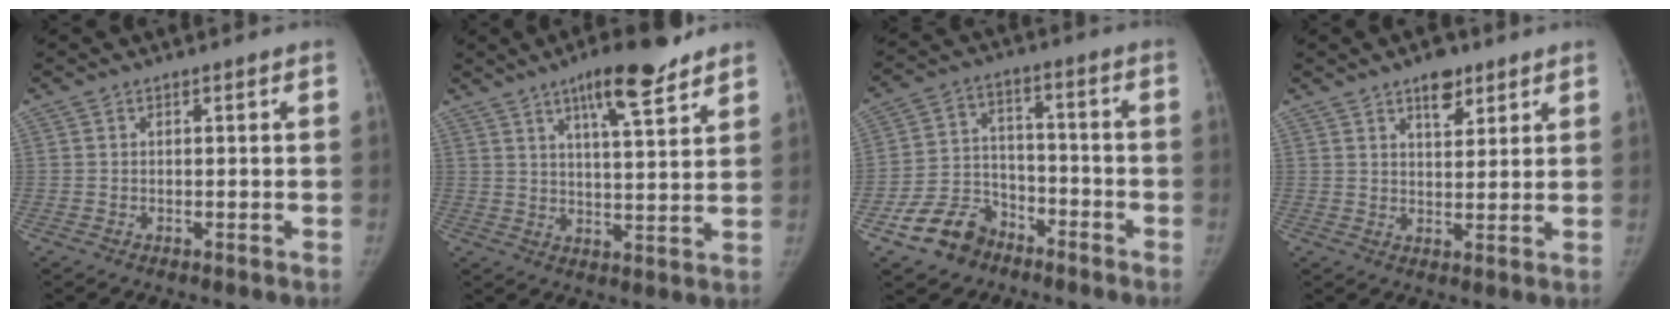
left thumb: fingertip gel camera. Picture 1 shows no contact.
{"total": 11.6, "force": [7.6, 2.6, 8.5], "torque": [-0.112, -0.037, 0.114]}
{"total": 10.4, "force": [-6.7, 7.3, 3.3], "torque": [-0.031, 0.053, -0.119]}
{"total": 5.5, "force": [3.6, 2.7, 3.2], "torque": [-0.022, -0.020, 0.054]}